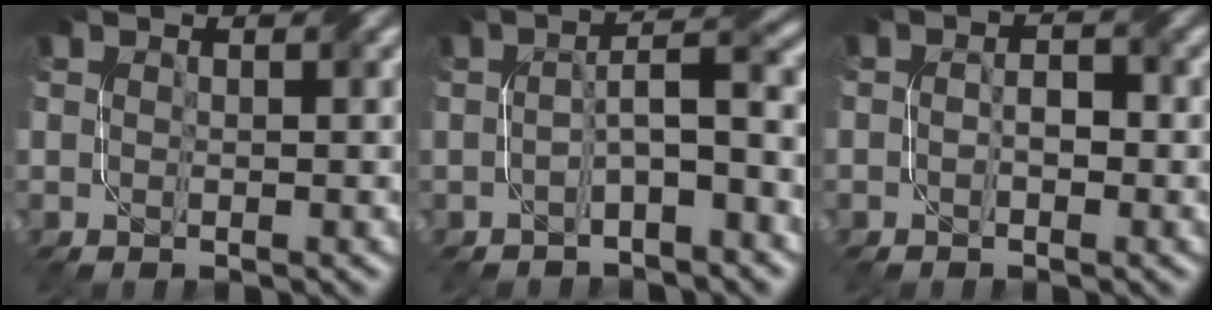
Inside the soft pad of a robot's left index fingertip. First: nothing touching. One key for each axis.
{"total": 4.2, "fx": -1.2, "fy": 0.8, "fz": 3.9, "tx": -0.070, "ty": 0.018, "tz": -0.024}
{"total": 1.5, "fx": -0.5, "fy": 0.9, "fz": 1.1, "tx": -0.014, "ty": 0.005, "tz": -0.011}